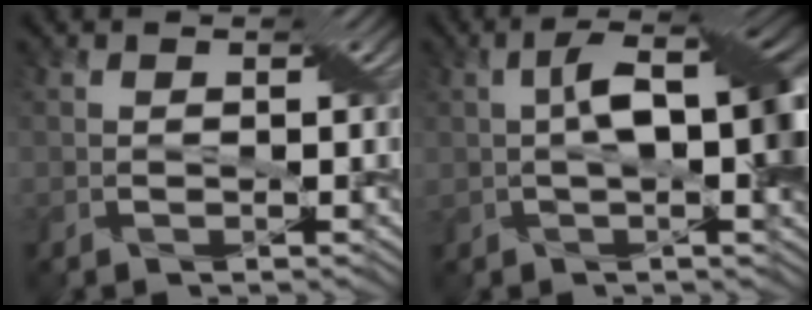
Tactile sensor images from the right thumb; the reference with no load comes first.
{"total": 9.9, "force": [0.6, 4.0, 9.1], "torque": [-0.153, 0.015, 0.009]}